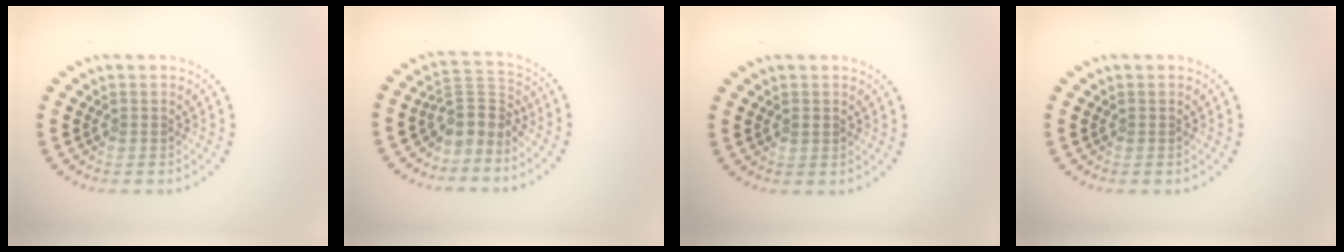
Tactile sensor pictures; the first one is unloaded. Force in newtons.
{"total": 3.1, "press": 2.4, "slide": 2.0}
{"total": 0.9, "press": 0.9, "slide": 0.2}
{"total": 0.0}